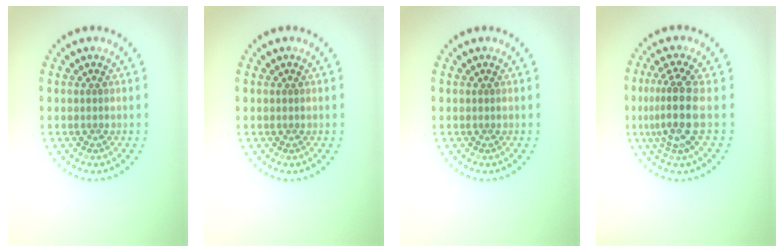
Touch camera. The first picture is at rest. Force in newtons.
{"total": 0.0}
{"total": 0.0}
{"total": 3.9, "press": 2.9, "slide": 2.6}